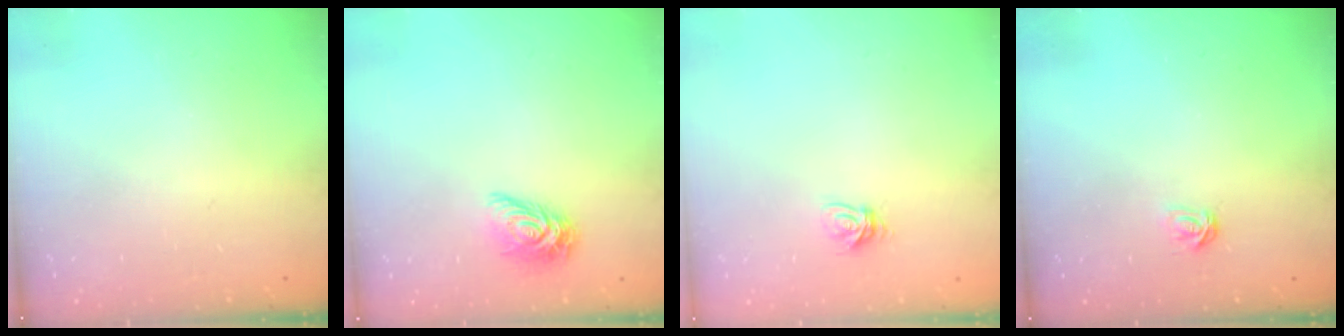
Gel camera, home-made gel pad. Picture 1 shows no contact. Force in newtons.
{"total": 8.5, "press": 8.5, "slide": 0.2}
{"total": 4.9, "press": 4.9, "slide": 0.3}
{"total": 3.0, "press": 3.0, "slide": 0.2}